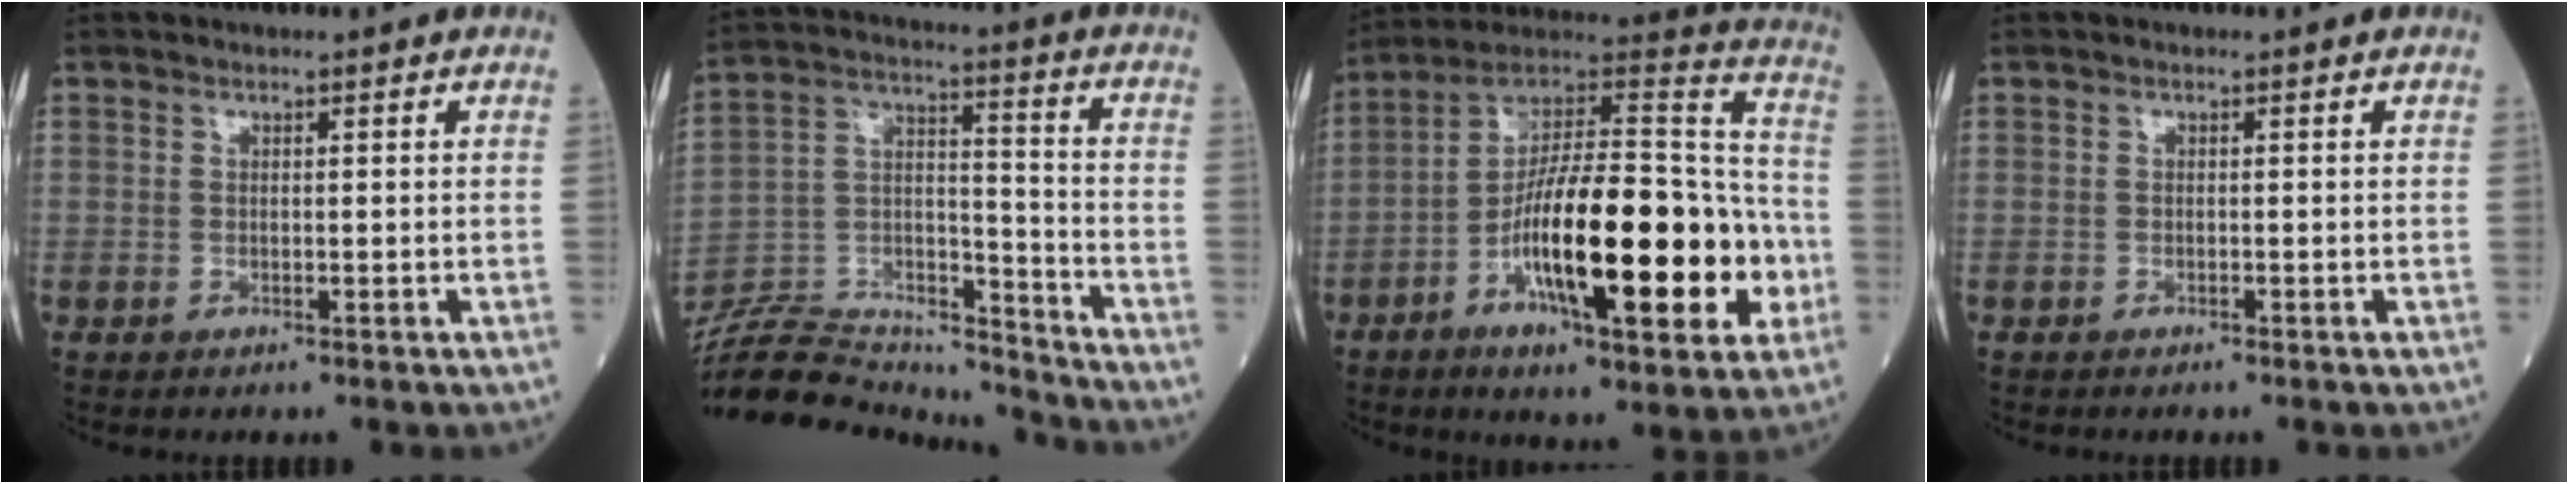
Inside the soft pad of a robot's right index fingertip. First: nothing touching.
{"total": 23.5, "force": [-22.2, 4.1, 6.8], "torque": [-0.189, 0.006, -0.372]}
{"total": 28.7, "force": [-7.3, 7.6, 26.7], "torque": [-0.416, 0.011, -0.112]}
{"total": 0.9, "force": [-0.5, 0.5, 0.5], "torque": [-0.020, -0.001, -0.006]}